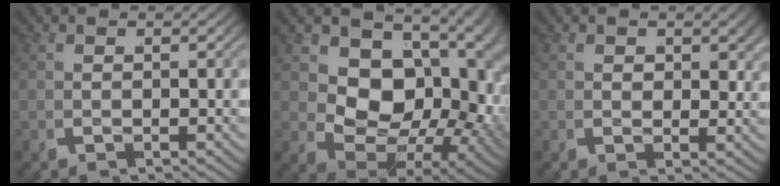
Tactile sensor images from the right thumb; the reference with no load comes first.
{"total": 18.3, "force": [-0.4, 11.9, 13.9], "torque": [-0.236, -0.059, 0.020]}
{"total": 1.6, "force": [0.5, 0.9, 1.2], "torque": [-0.018, -0.014, 0.012]}